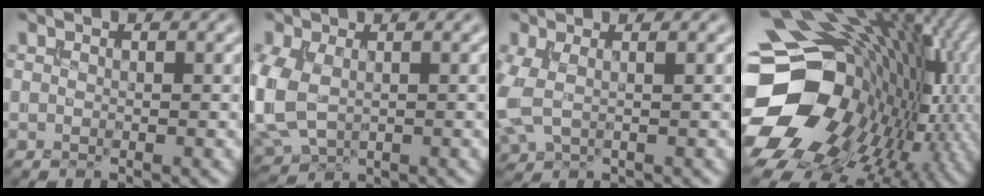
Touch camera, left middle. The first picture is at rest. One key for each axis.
{"total": 6.4, "fx": -0.4, "fy": 4.4, "fz": 4.6, "tx": -0.129, "ty": -0.014, "tz": -0.002}
{"total": 3.3, "fx": 0.2, "fy": 1.8, "fz": 2.8, "tx": -0.083, "ty": -0.002, "tz": 0.003}
{"total": 19.0, "fx": -1.9, "fy": 14.5, "fz": 12.2, "tx": -0.242, "ty": -0.013, "tz": -0.026}